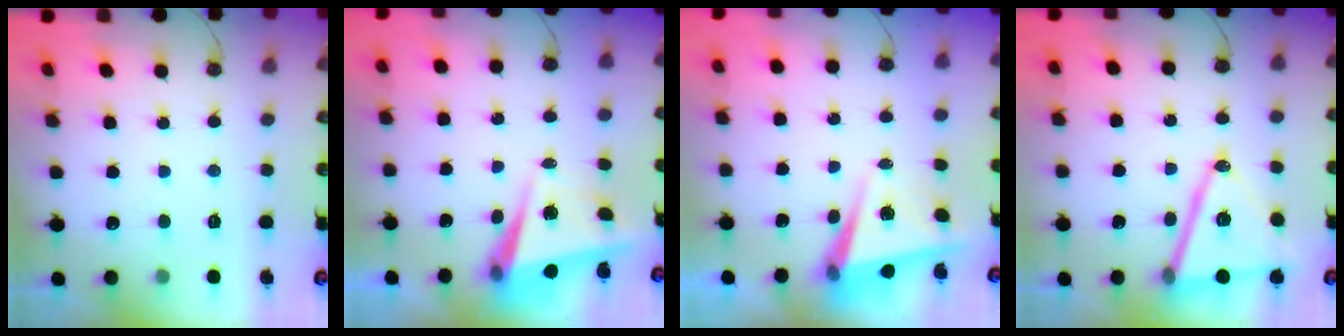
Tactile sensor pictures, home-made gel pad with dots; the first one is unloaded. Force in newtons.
{"total": 5.7, "press": 5.5, "slide": 1.4}
{"total": 5.0, "press": 4.7, "slide": 1.8}
{"total": 16.6, "press": 16.1, "slide": 3.8}